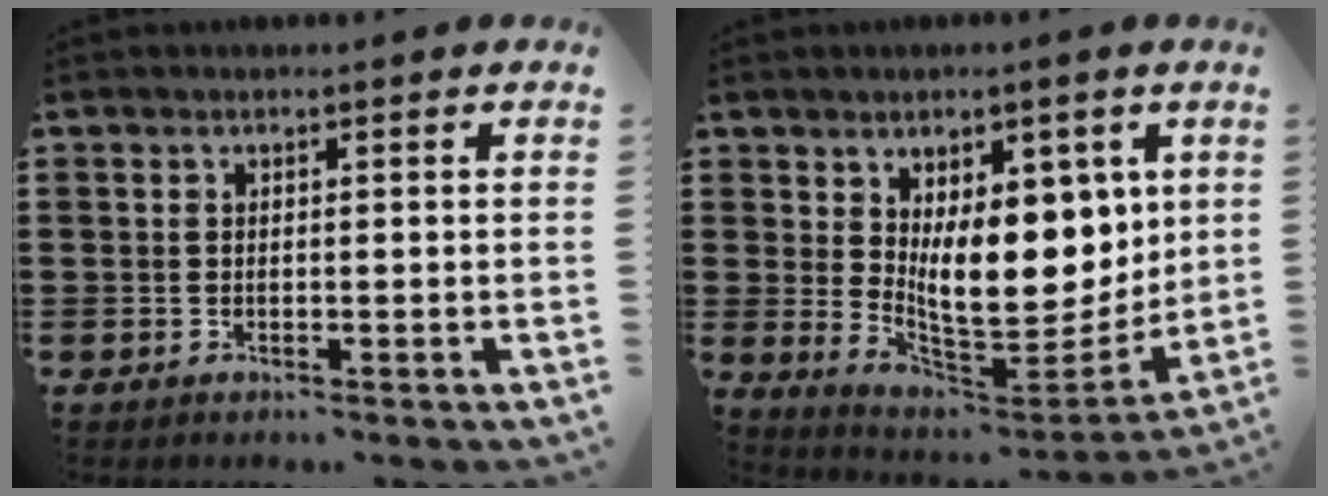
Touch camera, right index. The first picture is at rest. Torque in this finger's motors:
{"motor_torque": [2.14, 0.00, 1.05, 0.21]}